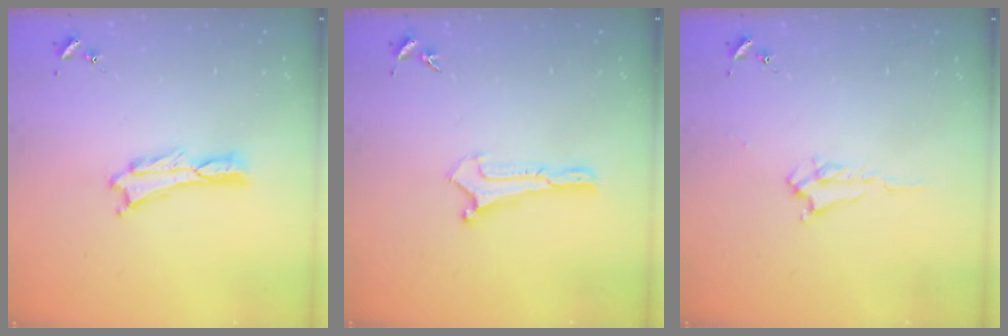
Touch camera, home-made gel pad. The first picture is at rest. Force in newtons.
{"total": 0.0}
{"total": 1.7, "press": 1.7, "slide": 0.3}